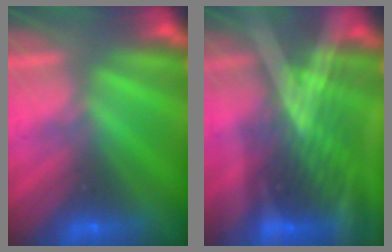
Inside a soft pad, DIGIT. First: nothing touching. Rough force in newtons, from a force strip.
{"total": 2.9}